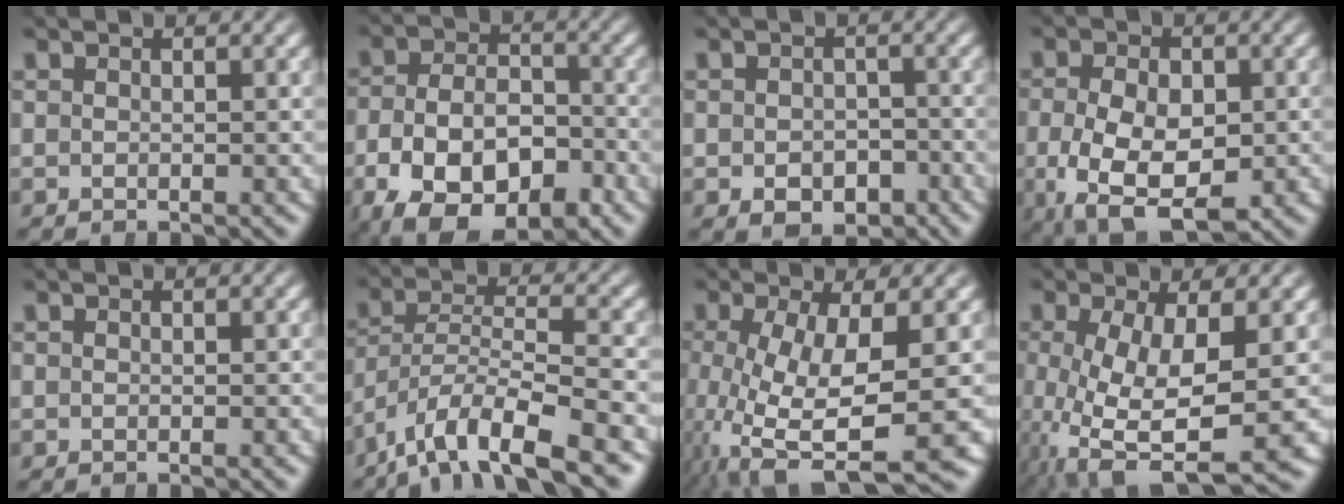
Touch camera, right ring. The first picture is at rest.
{"total": 12.3, "force": [-5.9, 7.8, 7.5], "torque": [-0.126, -0.038, -0.080]}
{"total": 3.0, "force": [-2.1, 1.8, 1.1], "torque": [-0.010, -0.017, -0.029]}
{"total": 10.5, "force": [-4.2, 6.7, 7.0], "torque": [-0.150, -0.069, -0.034]}
{"total": 0.0}
{"total": 7.2, "force": [-3.9, 3.5, 4.9], "torque": [-0.103, -0.028, -0.049]}
{"total": 9.4, "force": [-2.3, 4.6, 7.8], "torque": [-0.157, -0.044, -0.012]}
{"total": 9.8, "force": [-2.6, 5.1, 8.0], "torque": [-0.166, -0.051, -0.012]}